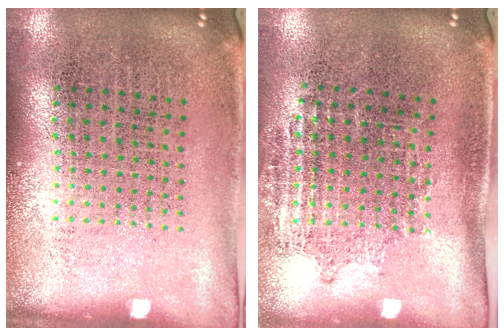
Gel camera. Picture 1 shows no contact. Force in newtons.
{"total": 1.1, "press": 0.9, "slide": 0.6}